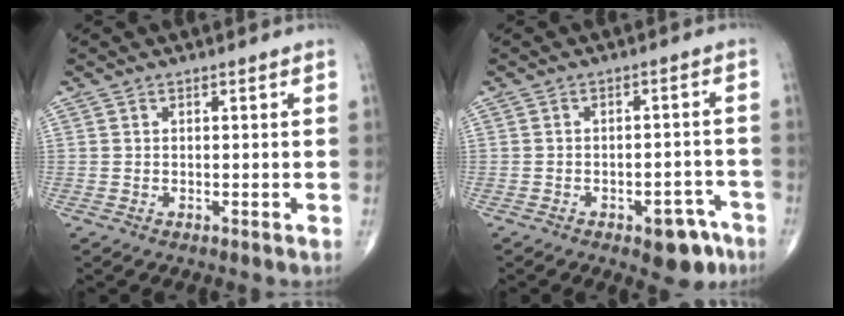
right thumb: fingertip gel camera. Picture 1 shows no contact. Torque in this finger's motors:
{"motor_torque": [3.66, 1.36, 0.33, -0.63, 0.01]}